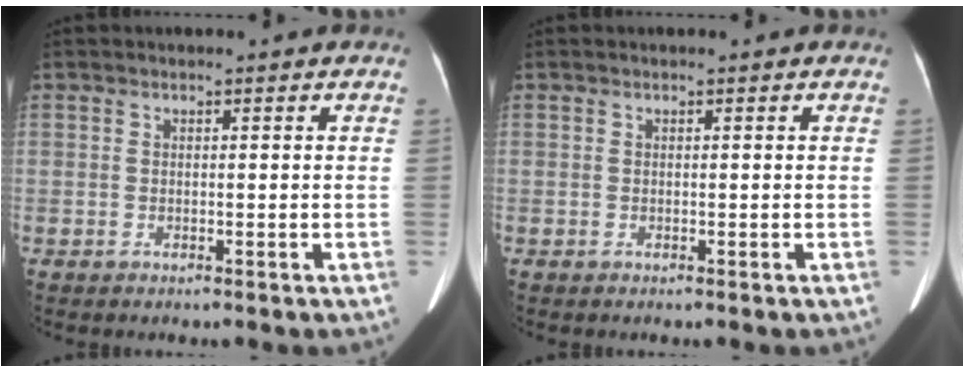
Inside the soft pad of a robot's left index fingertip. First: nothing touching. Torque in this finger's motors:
{"motor_torque": [0.08, 0.05, -0.01, 0.00]}